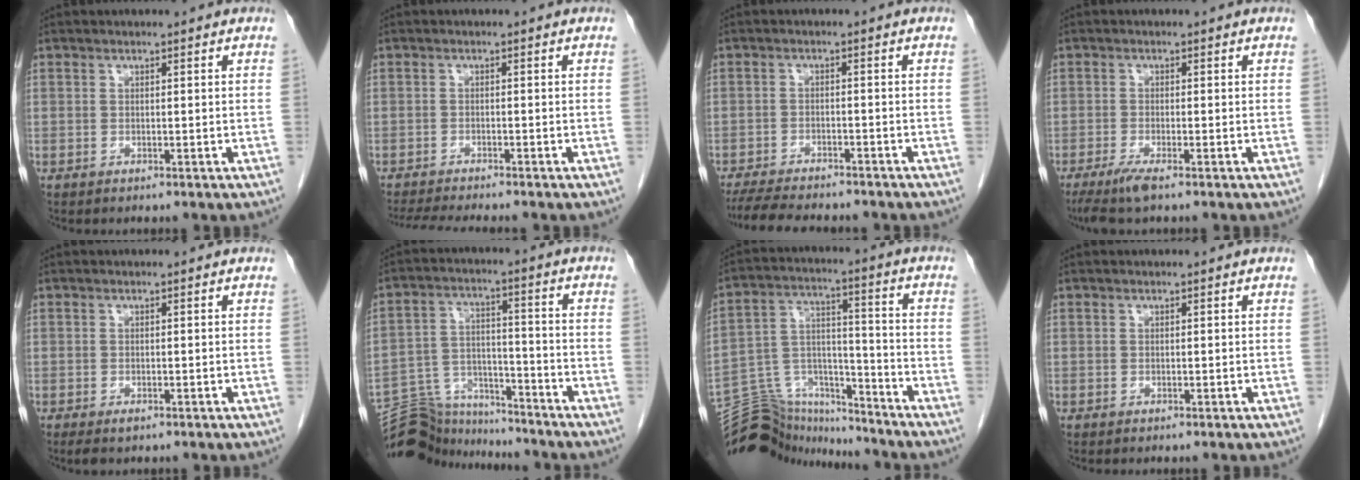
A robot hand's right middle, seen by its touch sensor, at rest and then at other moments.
{"total": 6.9, "force": [-6.2, 0.0, 3.0], "torque": [-0.045, -0.017, -0.098]}
{"total": 11.4, "force": [-10.1, 2.0, 4.9], "torque": [-0.078, -0.016, -0.147]}
{"total": 3.6, "force": [-2.5, 0.1, 2.6], "torque": [-0.053, -0.012, -0.050]}
{"total": 1.4, "force": [-0.8, 0.5, 1.0], "torque": [-0.018, -0.003, -0.010]}
{"total": 12.3, "force": [-12.0, 2.2, 0.6], "torque": [-0.016, 0.036, -0.206]}
{"total": 14.8, "force": [-14.4, 3.4, 1.3], "torque": [-0.031, 0.053, -0.243]}
{"total": 0.0}